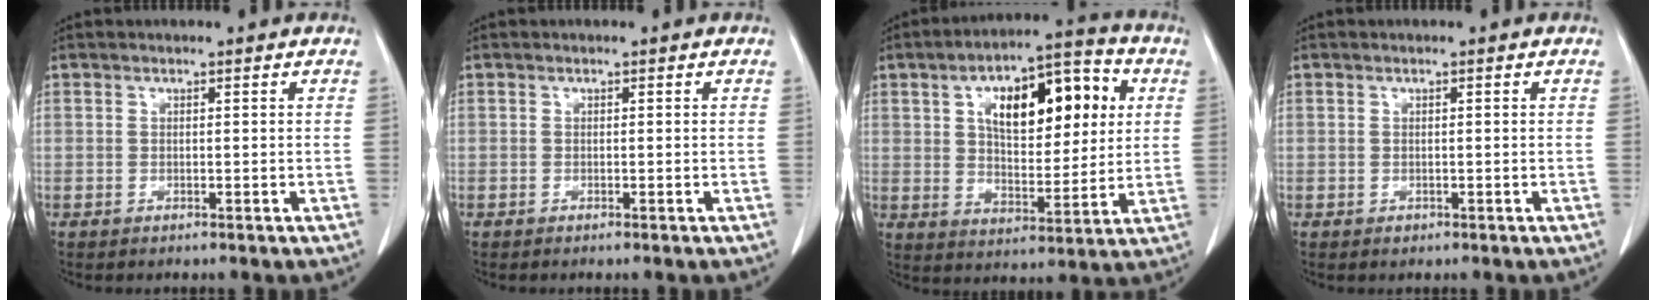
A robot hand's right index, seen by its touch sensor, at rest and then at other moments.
{"total": 0.0}
{"total": 16.6, "force": [4.8, 7.0, 14.3], "torque": [-0.214, 0.031, 0.076]}
{"total": 0.6, "force": [-0.2, 0.6, 0.1], "torque": [0.000, 0.004, -0.003]}